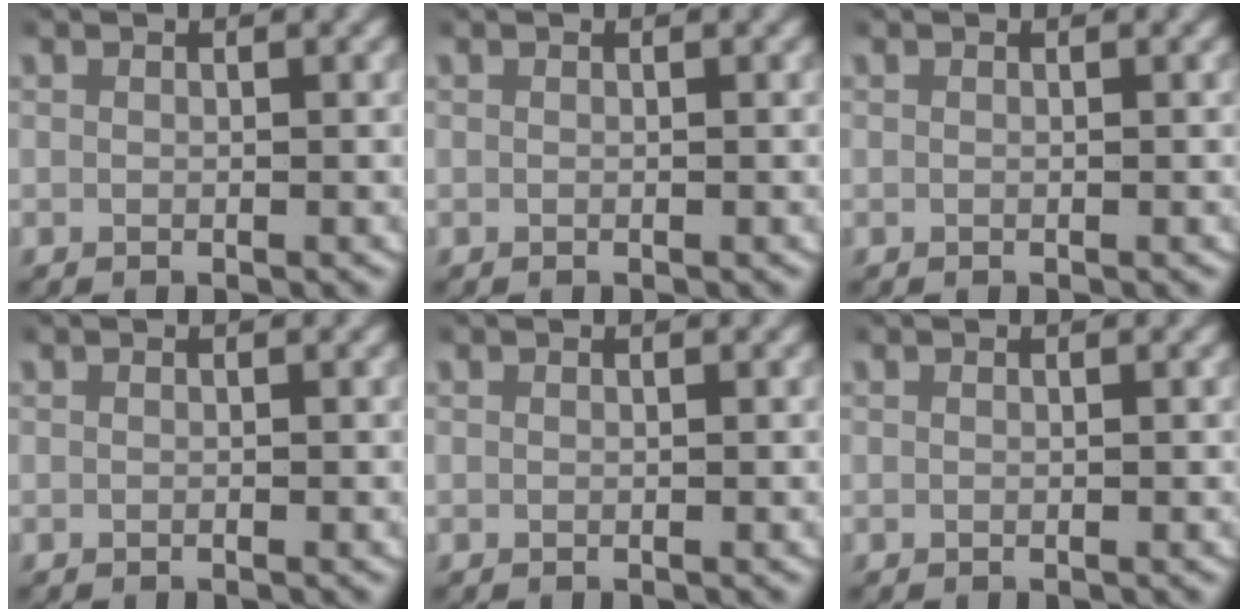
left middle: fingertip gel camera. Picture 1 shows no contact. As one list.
[{"total": 0.0}, {"total": 0.0}, {"total": 0.0}, {"total": 0.0}, {"total": 0.0}]